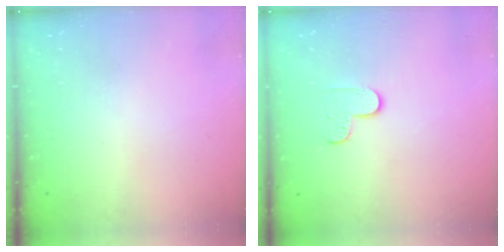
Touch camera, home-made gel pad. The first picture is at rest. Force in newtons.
{"total": 5.8, "press": 5.8, "slide": 0.6}